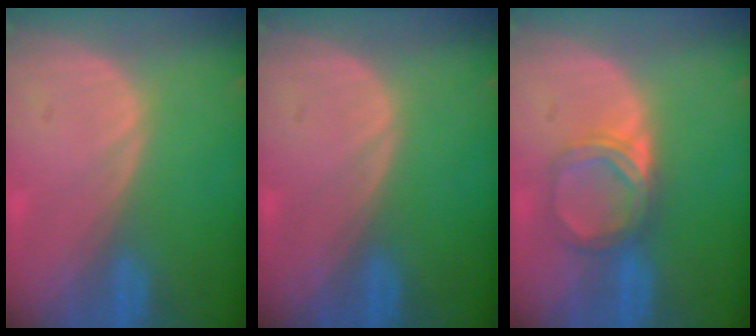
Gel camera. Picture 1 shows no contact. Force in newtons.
{"total": 0.0}
{"total": 5.2, "press": 4.7, "slide": 2.3}